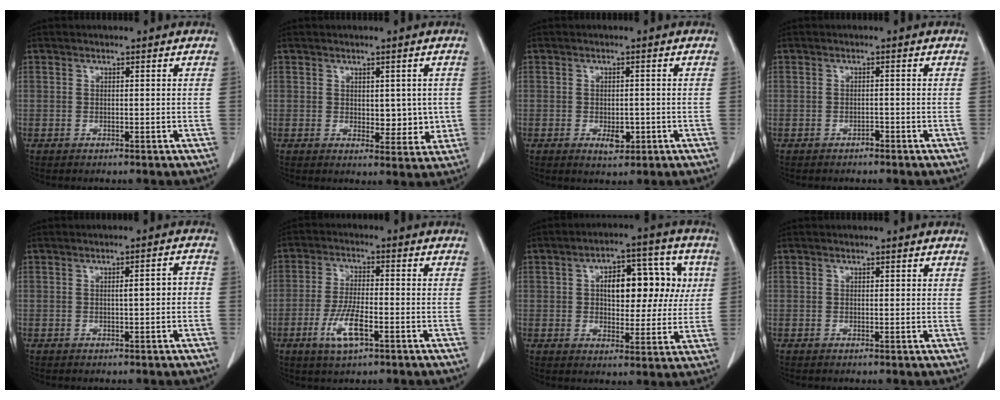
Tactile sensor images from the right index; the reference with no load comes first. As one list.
[{"total": 4.4, "force": [0.3, 2.7, 3.5], "torque": [-0.032, -0.007, 0.013]}, {"total": 2.8, "force": [-1.0, 1.4, 2.1], "torque": [-0.031, 0.001, -0.007]}, {"total": 0.8, "force": [-0.7, 0.3, 0.3], "torque": [-0.006, 0.001, -0.010]}, {"total": 2.8, "force": [-0.3, 0.5, 2.7], "torque": [-0.039, 0.007, -0.004]}, {"total": 7.0, "force": [-2.9, 1.7, 6.1], "torque": [-0.120, -0.007, -0.051]}, {"total": 12.4, "force": [2.6, 6.2, 10.4], "torque": [-0.142, 0.038, 0.041]}, {"total": 0.8, "force": [0.5, 0.4, 0.5], "torque": [0.001, -0.001, 0.003]}]